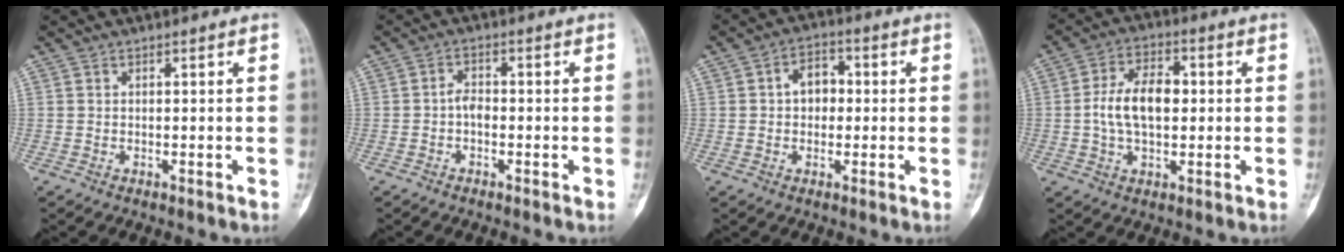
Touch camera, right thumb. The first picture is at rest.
{"total": 2.5, "force": [-0.7, 1.5, 1.8], "torque": [-0.026, 0.010, -0.021]}
{"total": 5.7, "force": [0.4, 4.3, 3.8], "torque": [-0.034, 0.016, -0.003]}
{"total": 10.3, "force": [0.2, 6.0, 8.3], "torque": [-0.144, 0.016, 0.001]}